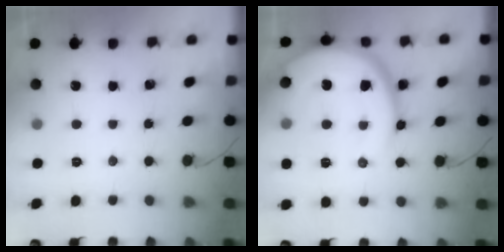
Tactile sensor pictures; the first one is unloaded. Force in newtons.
{"total": 18.7, "press": 18.6, "slide": 2.1}